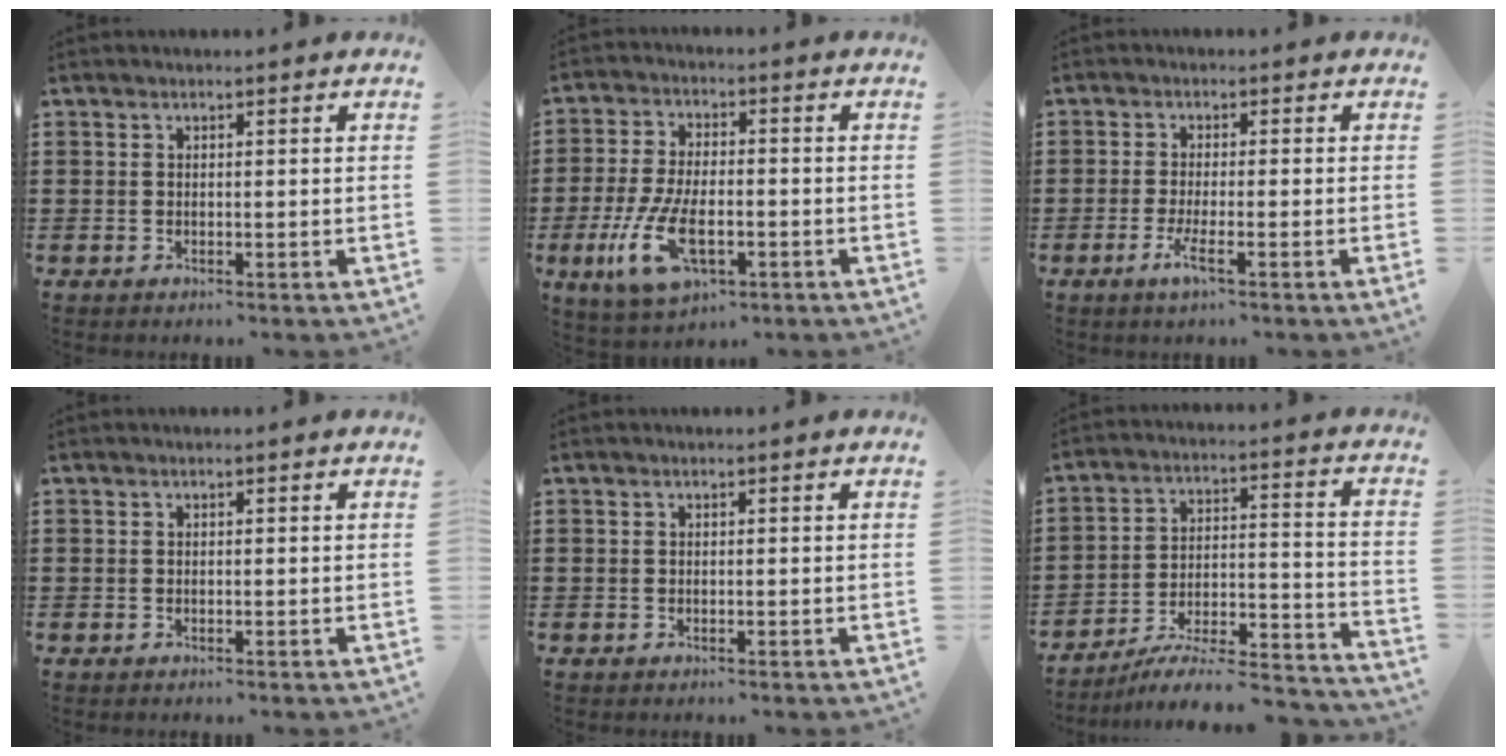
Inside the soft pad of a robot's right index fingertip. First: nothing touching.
{"total": 10.0, "force": [-3.6, 4.6, 8.1], "torque": [-0.185, -0.010, -0.066]}
{"total": 3.8, "force": [-1.8, 0.1, 3.3], "torque": [-0.069, -0.012, -0.036]}
{"total": 0.0}
{"total": 0.0}
{"total": 6.4, "force": [-5.5, 1.1, 3.0], "torque": [-0.048, -0.002, -0.109]}